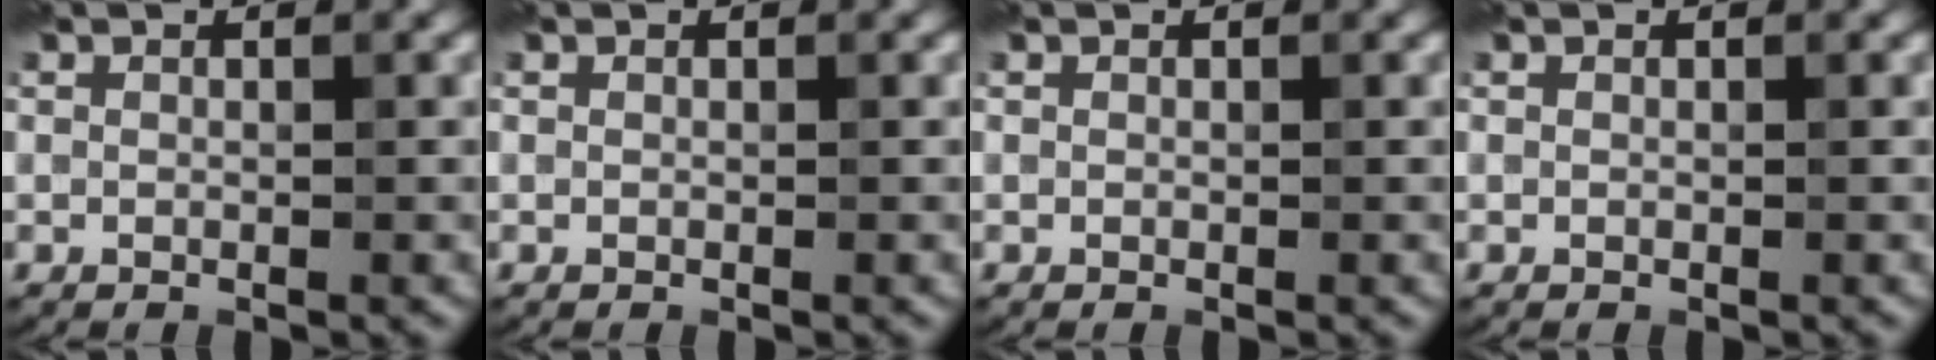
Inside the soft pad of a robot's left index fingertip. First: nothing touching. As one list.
[{"total": 0.0}, {"total": 0.0}, {"total": 0.0}]